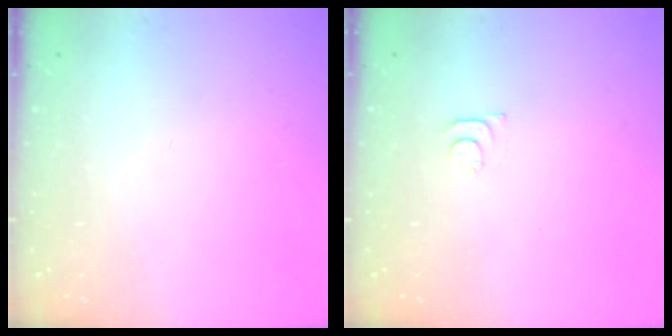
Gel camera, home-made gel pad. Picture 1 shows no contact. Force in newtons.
{"total": 3.7, "press": 3.6, "slide": 0.4}